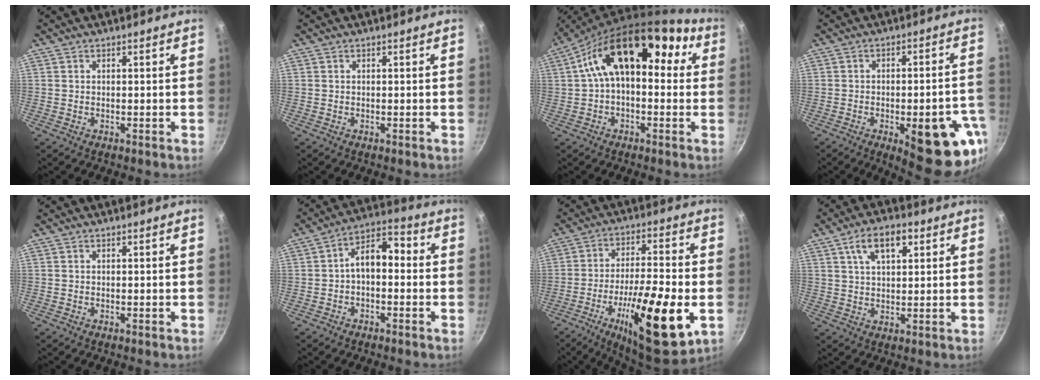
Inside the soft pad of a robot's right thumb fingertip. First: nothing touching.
{"total": 0.0}
{"total": 15.5, "force": [3.2, 9.3, 11.9], "torque": [-0.156, 0.042, 0.029]}
{"total": 18.0, "force": [-6.9, 6.4, 15.4], "torque": [-0.149, 0.017, -0.082]}
{"total": 0.0}
{"total": 8.1, "force": [-0.8, 4.9, 6.4], "torque": [-0.081, 0.040, -0.025]}
{"total": 21.4, "force": [-6.8, 5.9, 19.4], "torque": [-0.306, 0.021, -0.107]}
{"total": 8.5, "force": [3.7, 4.4, 6.3], "torque": [-0.091, 0.001, 0.060]}